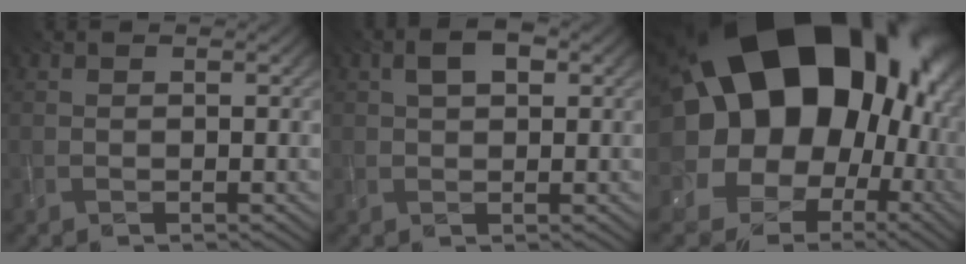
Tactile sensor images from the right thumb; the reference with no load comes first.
{"total": 3.2, "force": [0.9, 1.8, 2.5], "torque": [-0.044, 0.005, 0.013]}
{"total": 24.5, "force": [4.2, 19.1, 14.8], "torque": [-0.253, -0.010, 0.060]}